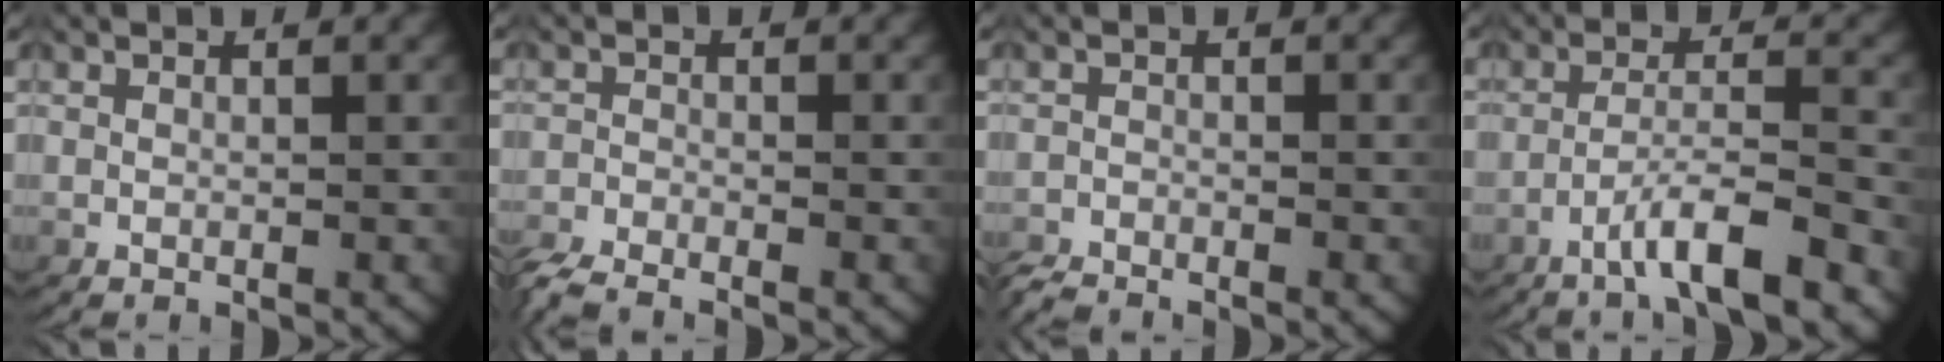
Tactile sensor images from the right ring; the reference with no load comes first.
{"total": 2.9, "force": [-2.6, 0.9, 0.7], "torque": [-0.016, -0.011, -0.045]}
{"total": 1.9, "force": [-1.9, 0.3, 0.1], "torque": [-0.008, -0.012, -0.033]}
{"total": 5.1, "force": [-3.0, 1.2, 3.9], "torque": [-0.070, -0.008, -0.047]}